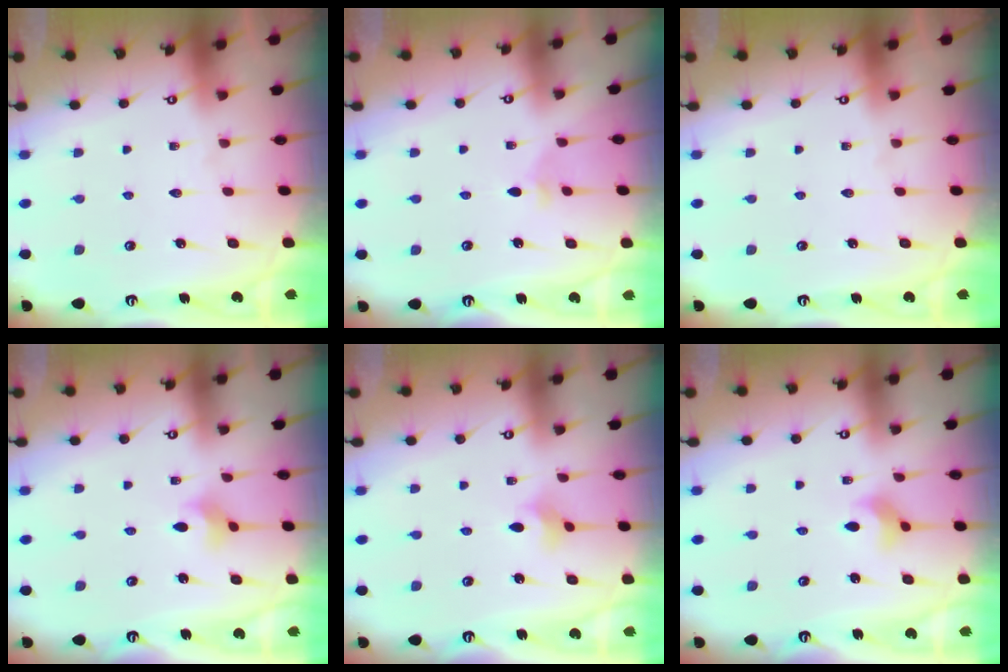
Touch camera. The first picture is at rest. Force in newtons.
{"total": 2.9, "press": 2.8, "slide": 0.8}
{"total": 0.0}
{"total": 2.9, "press": 2.8, "slide": 0.8}
{"total": 2.2, "press": 2.1, "slide": 0.4}
{"total": 3.9, "press": 3.8, "slide": 0.8}